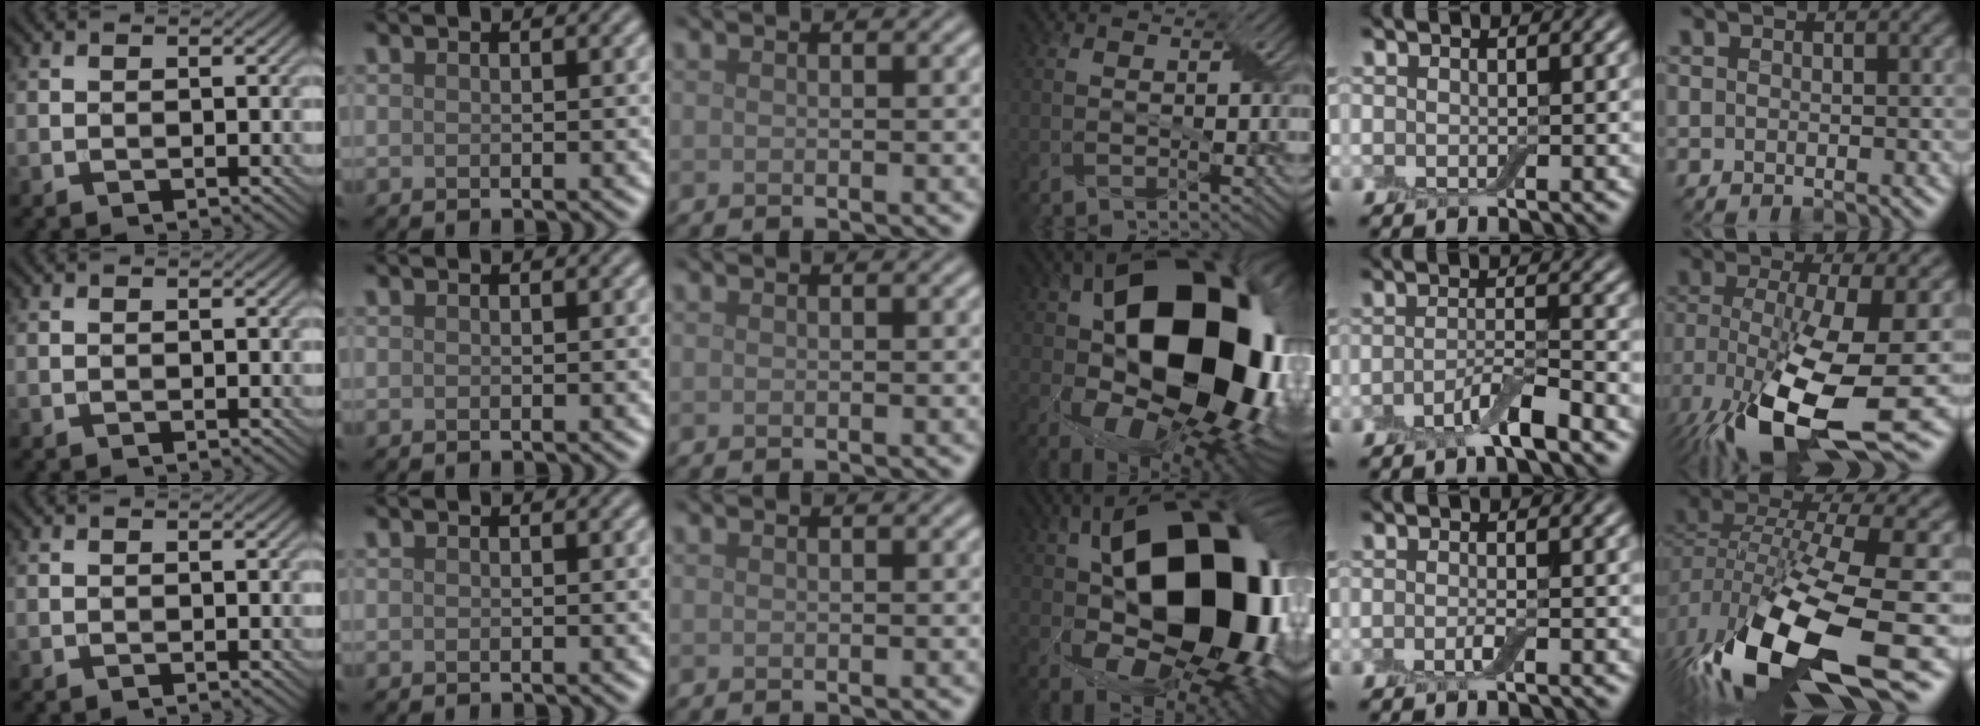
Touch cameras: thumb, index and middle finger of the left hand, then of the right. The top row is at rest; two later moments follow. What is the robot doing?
{"motion": "wrap", "object": "adhesive wrap"}